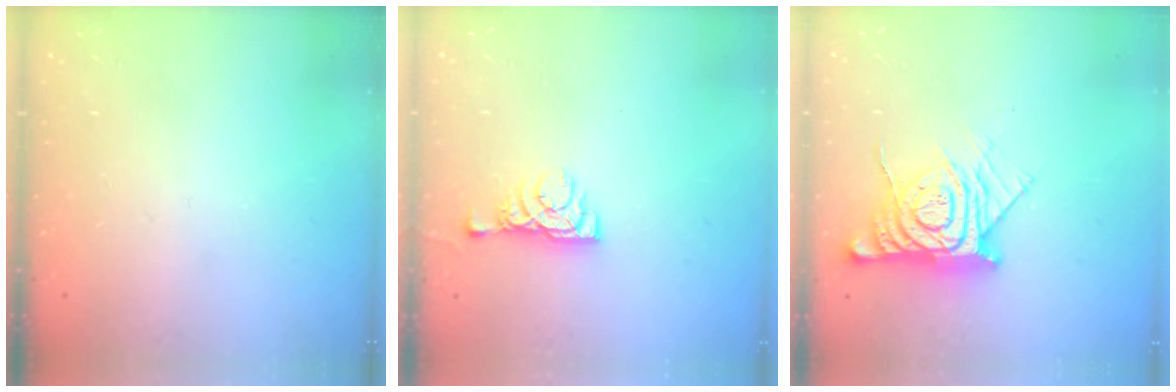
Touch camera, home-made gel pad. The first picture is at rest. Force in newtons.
{"total": 5.6, "press": 5.5, "slide": 0.8}
{"total": 13.0, "press": 13.0, "slide": 1.0}